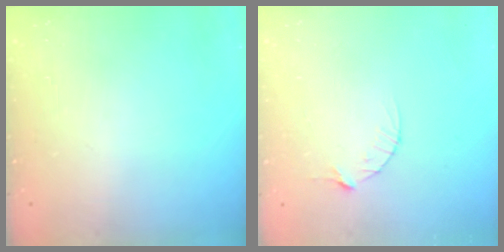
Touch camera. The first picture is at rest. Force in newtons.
{"total": 4.4, "press": 4.4, "slide": 0.6}